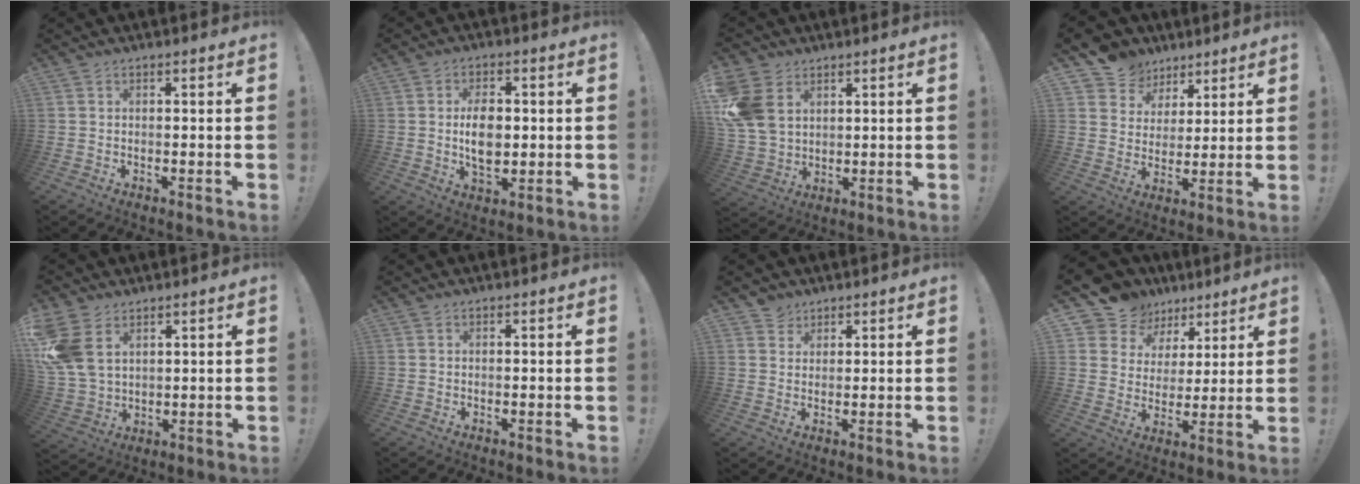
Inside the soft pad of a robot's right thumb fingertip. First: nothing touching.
{"total": 9.0, "force": [0.2, 5.8, 6.9], "torque": [-0.107, -0.006, -0.001]}
{"total": 12.6, "force": [4.4, 9.6, 6.8], "torque": [-0.142, -0.013, 0.091]}
{"total": 8.8, "force": [5.0, 7.1, 1.2], "torque": [-0.032, -0.033, 0.104]}
{"total": 11.2, "force": [4.8, 7.6, 6.6], "torque": [-0.139, -0.012, 0.102]}
{"total": 0.0}
{"total": 3.5, "force": [2.7, 2.3, 0.3], "torque": [-0.006, -0.014, 0.050]}
{"total": 10.3, "force": [6.6, 7.7, 2.0], "torque": [-0.042, -0.052, 0.132]}